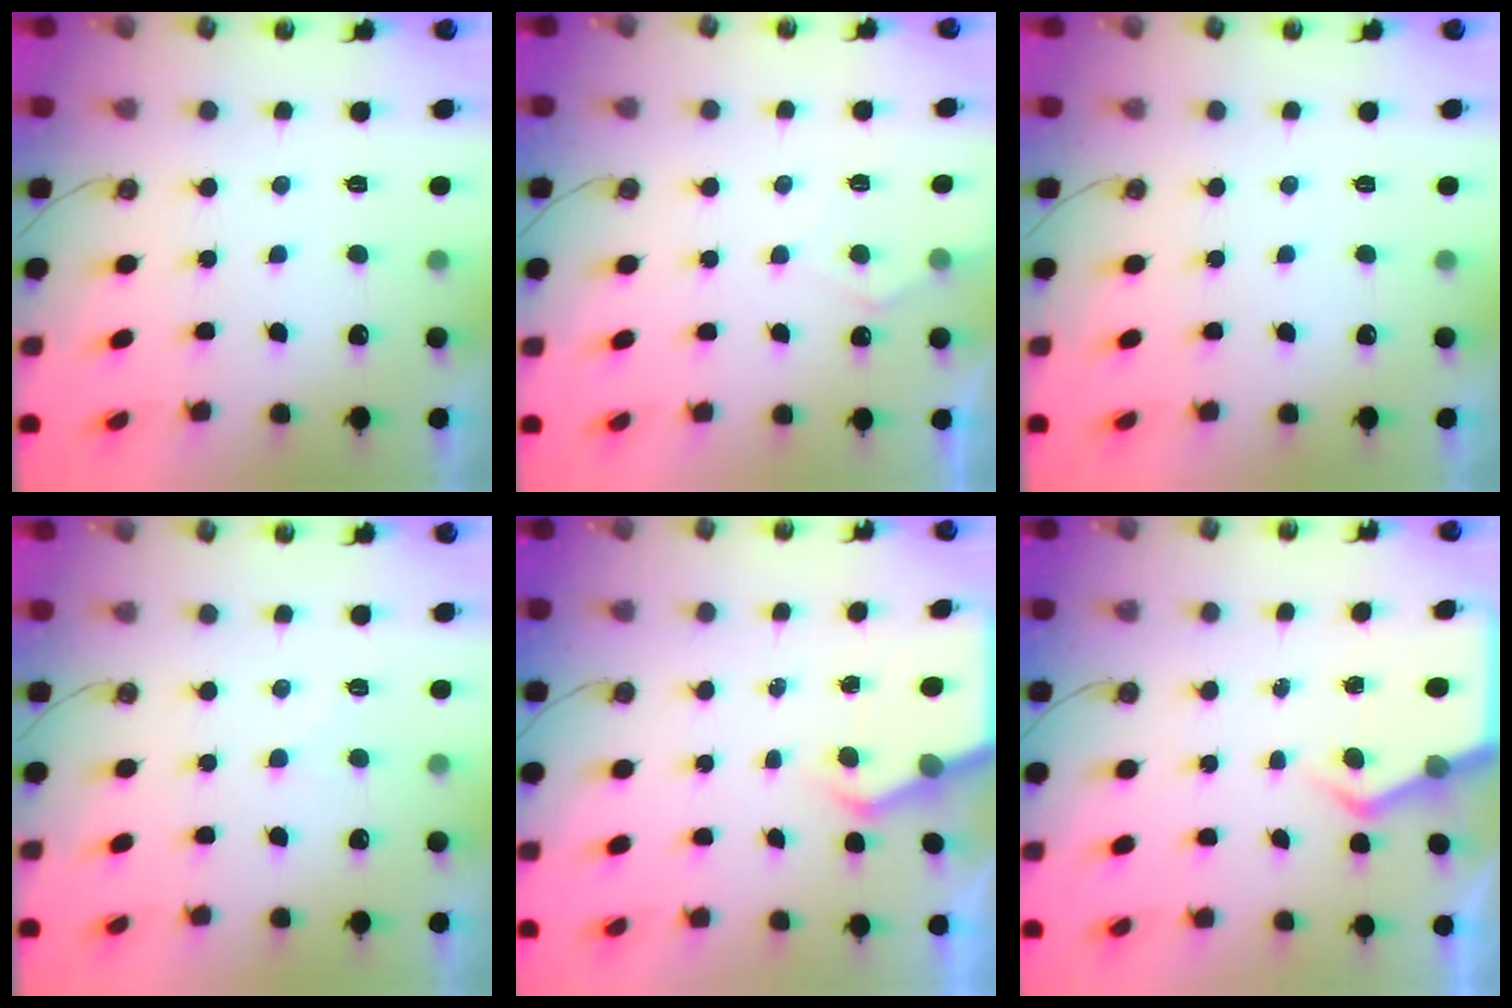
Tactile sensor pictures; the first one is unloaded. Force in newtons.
{"total": 5.0, "press": 4.9, "slide": 0.5}
{"total": 0.0}
{"total": 4.1, "press": 4.0, "slide": 0.5}
{"total": 4.3, "press": 4.3, "slide": 0.5}
{"total": 4.7, "press": 4.7, "slide": 0.5}